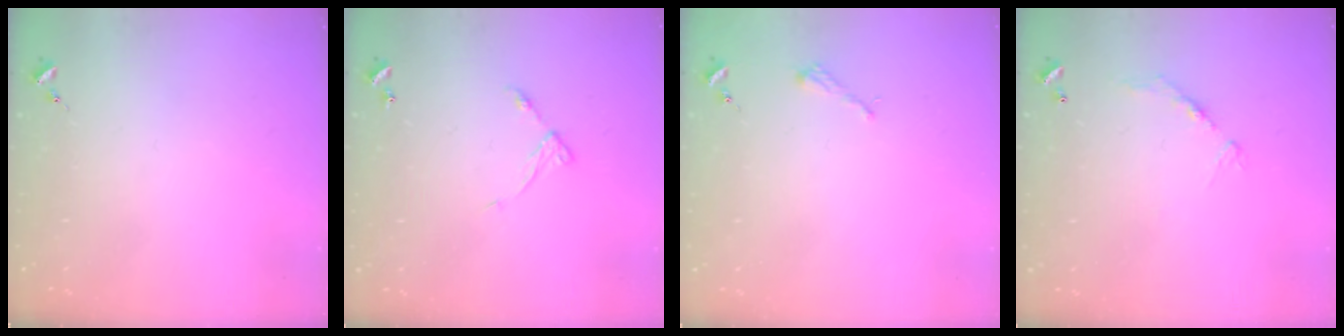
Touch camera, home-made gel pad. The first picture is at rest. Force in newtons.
{"total": 6.5, "press": 6.5, "slide": 0.5}
{"total": 2.2, "press": 2.2, "slide": 0.3}
{"total": 9.1, "press": 9.1, "slide": 0.8}